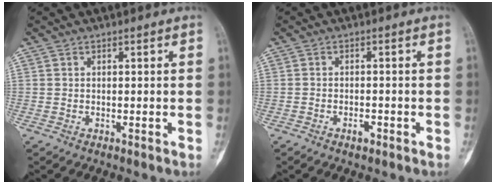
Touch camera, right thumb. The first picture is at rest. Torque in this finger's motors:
{"motor_torque": [0.05, -0.43, 0.08, 0.13, -0.02]}